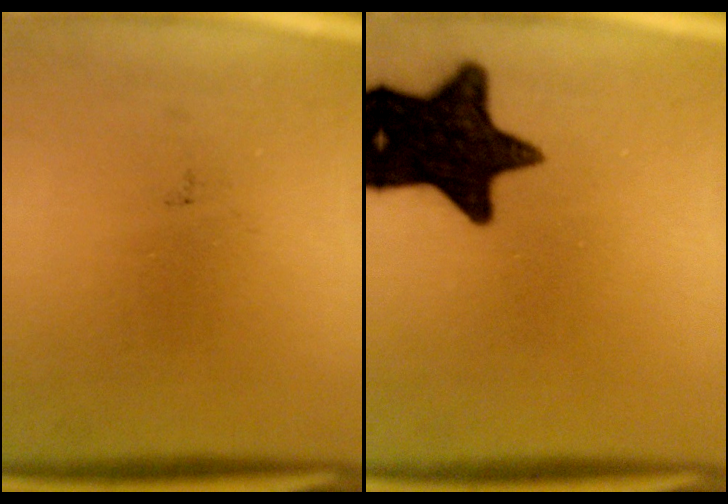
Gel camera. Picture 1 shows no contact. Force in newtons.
{"total": 16.2}